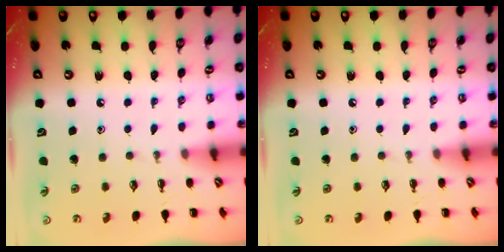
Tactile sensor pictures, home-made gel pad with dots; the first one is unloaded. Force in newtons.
{"total": 0.0}